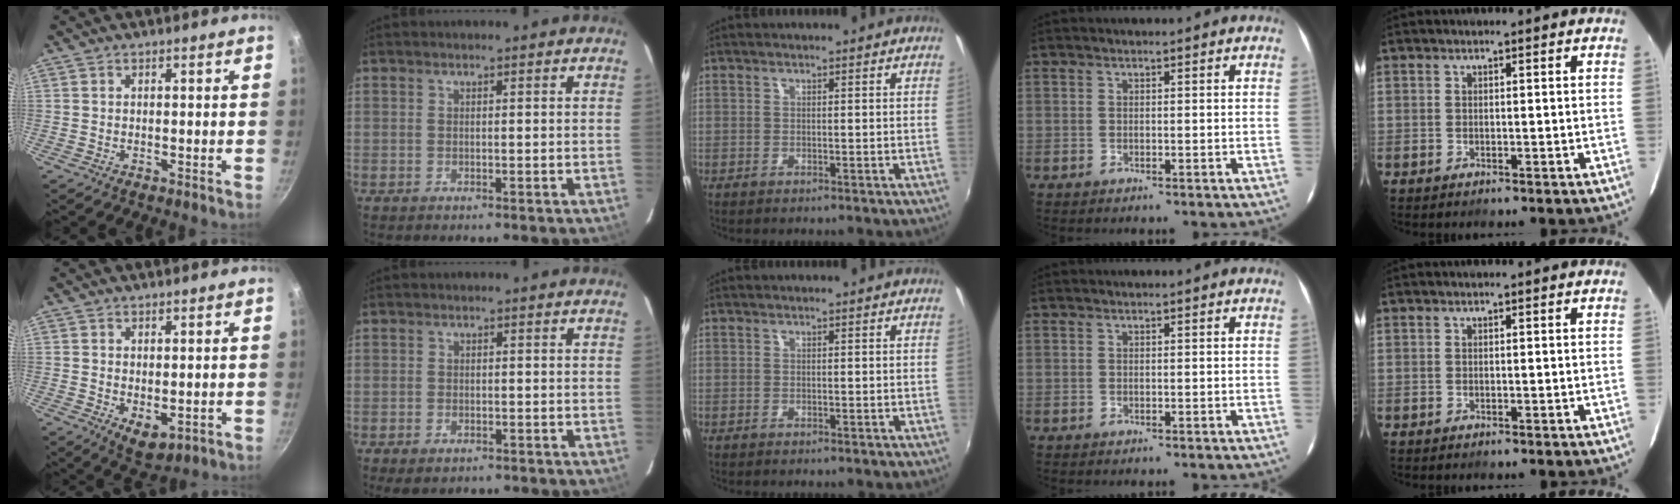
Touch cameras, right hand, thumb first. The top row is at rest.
{"thumb": {"total": 4.8, "force": [-0.3, 2.9, 3.8], "torque": [-0.046, -0.013, 0.006]}, "index": {"total": 3.1, "force": [-2.0, 1.8, 1.6], "torque": [-0.035, -0.009, -0.032]}}